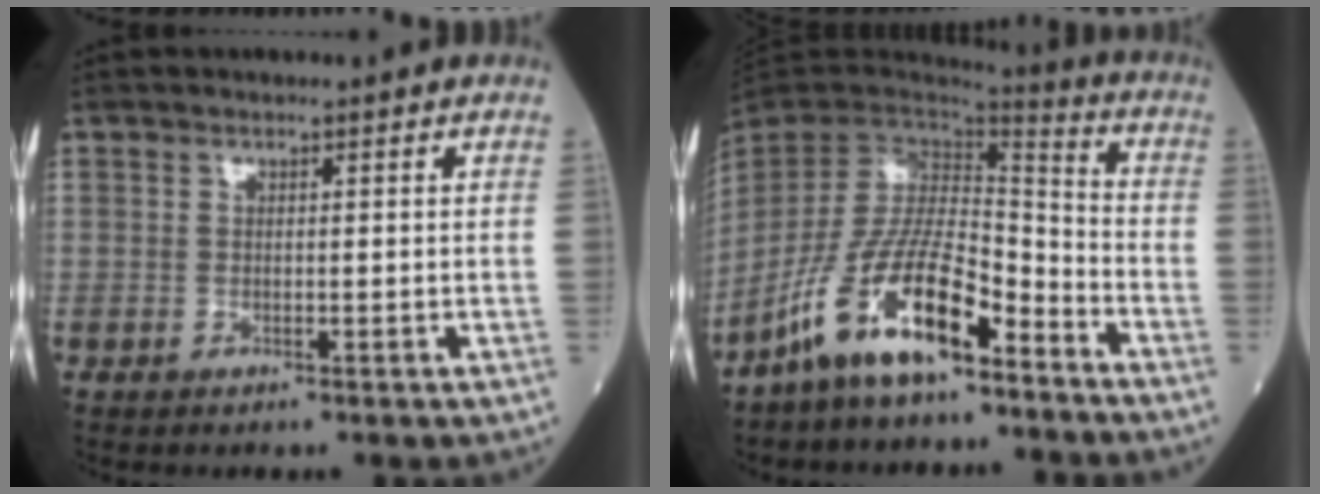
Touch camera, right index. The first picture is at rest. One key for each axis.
{"total": 14.6, "fx": -9.3, "fy": 4.1, "fz": 10.5, "tx": -0.214, "ty": 0.005, "tz": -0.175}